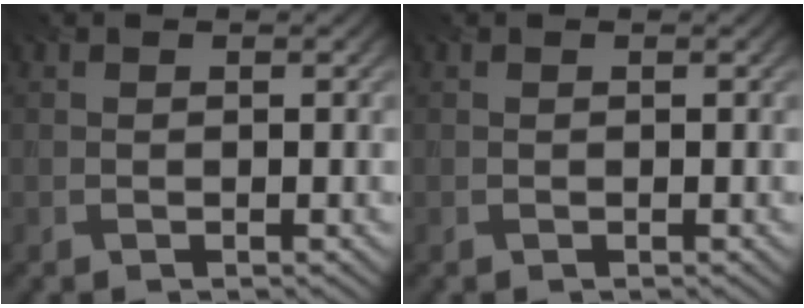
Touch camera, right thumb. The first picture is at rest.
{"total": 0.0}